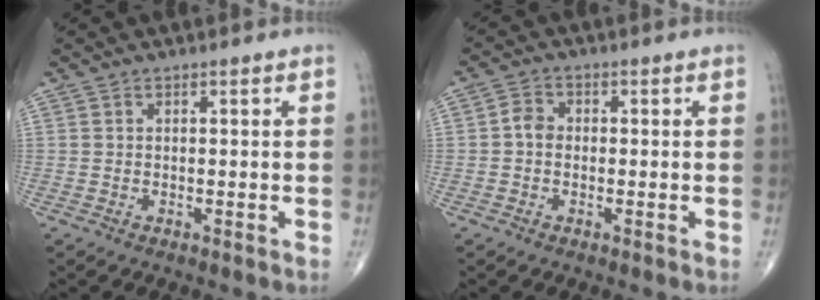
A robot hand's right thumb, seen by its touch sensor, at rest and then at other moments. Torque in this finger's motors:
{"motor_torque": [0.24, -0.10, 0.06, -0.37, 0.00]}